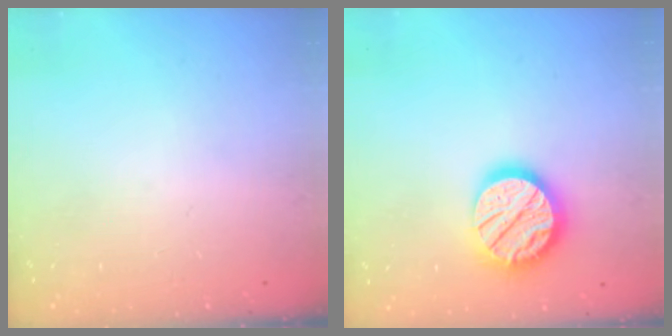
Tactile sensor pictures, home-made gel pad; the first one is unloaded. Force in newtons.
{"total": 16.7, "press": 16.7, "slide": 1.3}